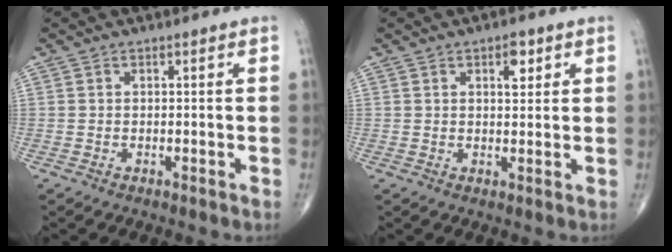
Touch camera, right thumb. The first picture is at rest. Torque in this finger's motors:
{"motor_torque": [-0.21, 0.37, 0.44, 0.12, 0.04]}